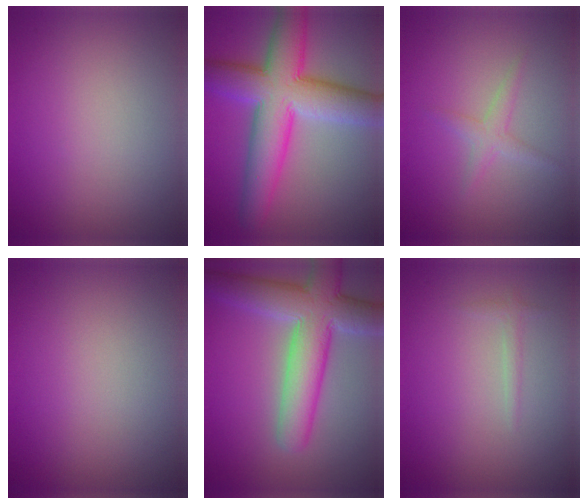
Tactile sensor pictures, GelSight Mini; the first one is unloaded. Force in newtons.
{"total": 10.4, "press": 10.4, "slide": 0.3}
{"total": 1.6, "press": 1.6, "slide": 0.1}
{"total": 0.0}
{"total": 8.4, "press": 8.4, "slide": 0.5}
{"total": 0.8, "press": 0.8, "slide": 0.0}